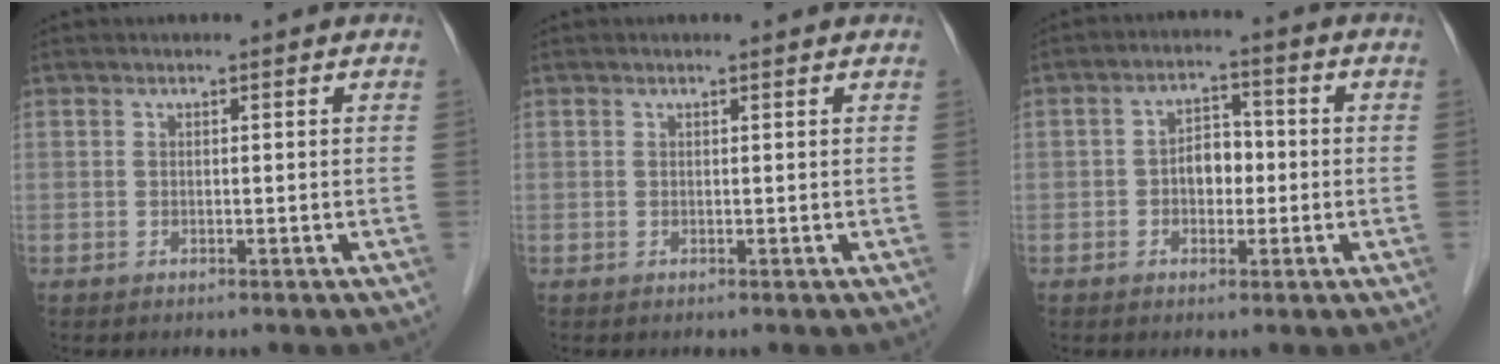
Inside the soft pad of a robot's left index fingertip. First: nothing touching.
{"total": 0.8, "force": [0.7, 0.0, 0.3], "torque": [-0.010, 0.005, 0.008]}
{"total": 4.5, "force": [-0.7, 2.9, 3.3], "torque": [-0.057, 0.015, -0.015]}